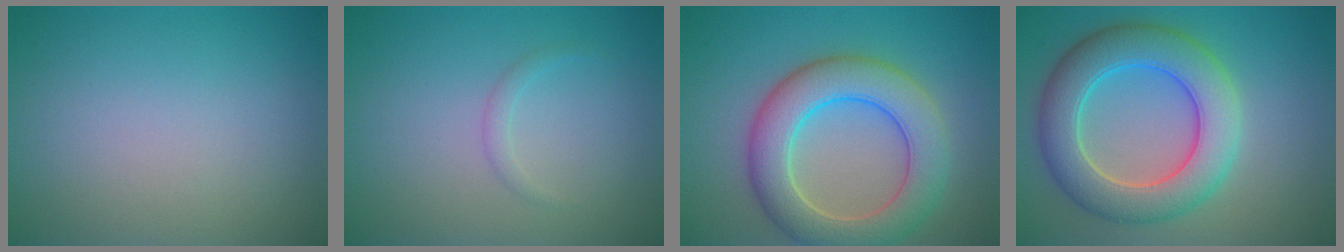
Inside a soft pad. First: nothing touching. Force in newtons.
{"total": 0.8, "press": 0.8, "slide": 0.1}
{"total": 7.6, "press": 7.6, "slide": 0.4}
{"total": 7.9, "press": 7.8, "slide": 0.6}